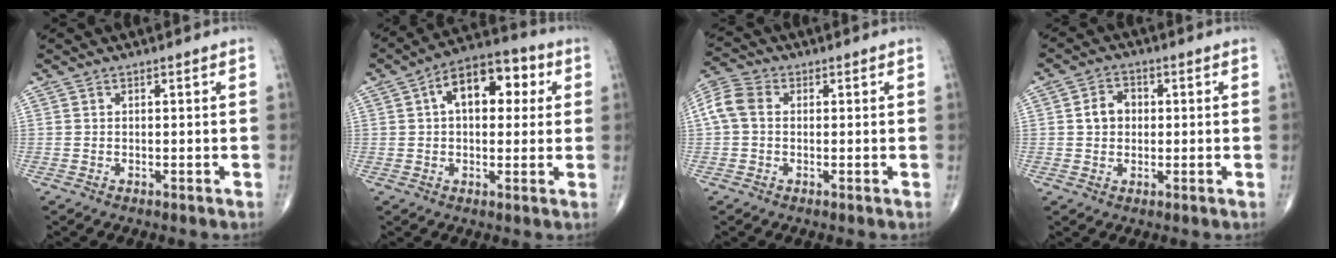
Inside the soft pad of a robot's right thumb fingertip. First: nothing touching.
{"total": 12.6, "force": [3.3, 7.3, 9.8], "torque": [-0.121, 0.022, 0.041]}
{"total": 6.3, "force": [0.5, 4.6, 4.2], "torque": [-0.096, 0.023, 0.004]}
{"total": 4.7, "force": [0.4, 3.8, 2.7], "torque": [-0.036, 0.012, 0.001]}